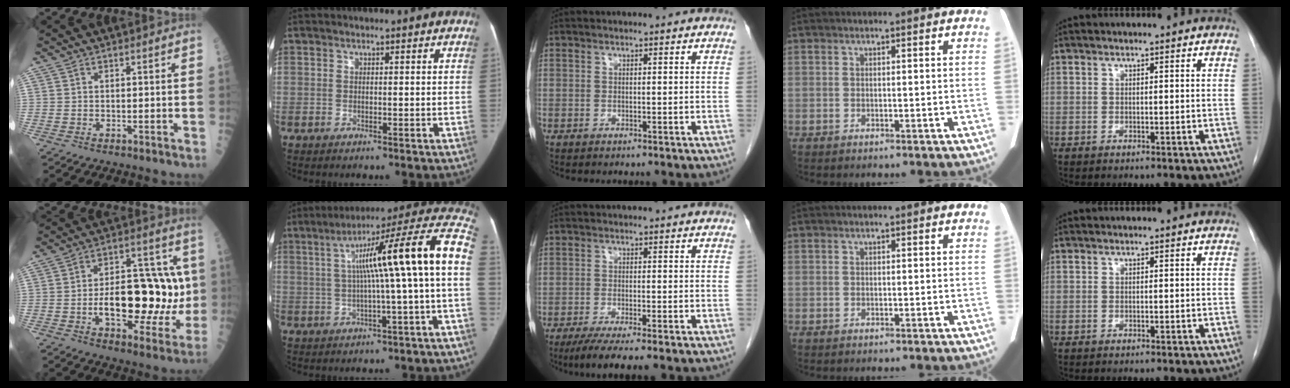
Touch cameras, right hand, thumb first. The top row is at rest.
{"thumb": {"total": 21.9, "force": [-1.3, 10.9, 19.0], "torque": [-0.245, 0.024, -0.010]}, "index": {"total": 17.5, "force": [1.3, -0.6, 17.5], "torque": [-0.242, 0.042, 0.010]}, "middle": {"total": 7.0, "force": [-5.3, 0.2, 4.5], "torque": [-0.067, -0.017, -0.081]}}